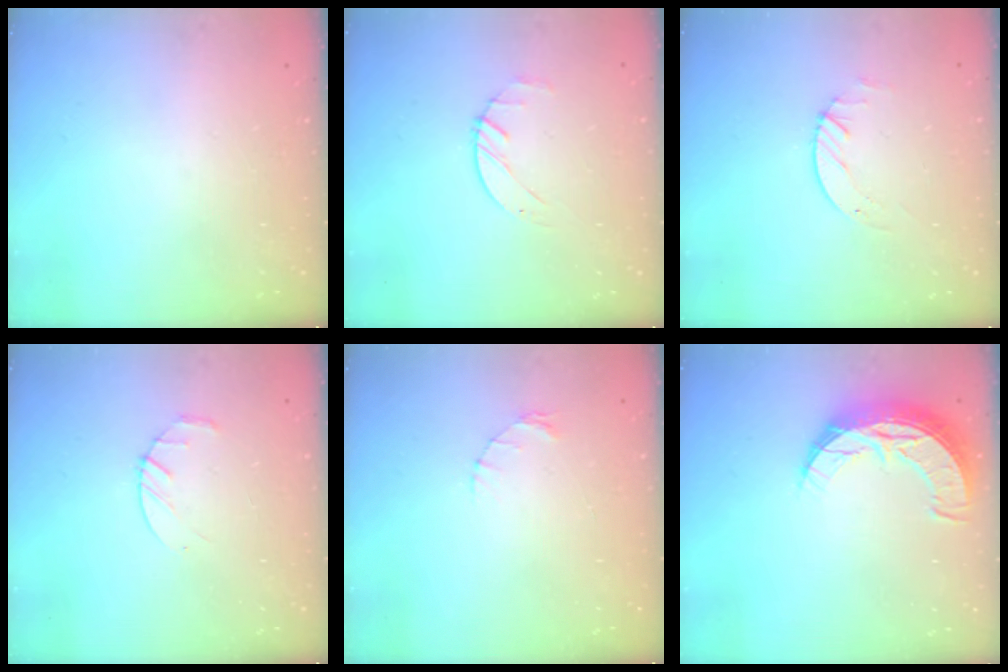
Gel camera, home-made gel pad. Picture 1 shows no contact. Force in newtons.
{"total": 1.4, "press": 1.4, "slide": 0.2}
{"total": 2.3, "press": 2.3, "slide": 0.3}
{"total": 3.6, "press": 3.6, "slide": 0.6}
{"total": 2.0, "press": 2.0, "slide": 0.4}
{"total": 10.6, "press": 10.6, "slide": 0.8}